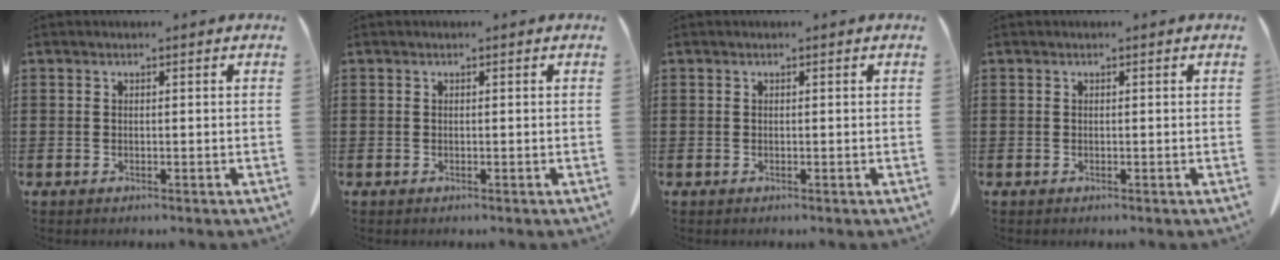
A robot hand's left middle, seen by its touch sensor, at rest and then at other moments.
{"total": 0.0}
{"total": 0.0}
{"total": 0.0}